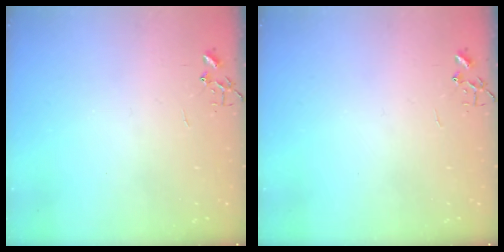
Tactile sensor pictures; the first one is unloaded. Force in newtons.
{"total": 0.0}